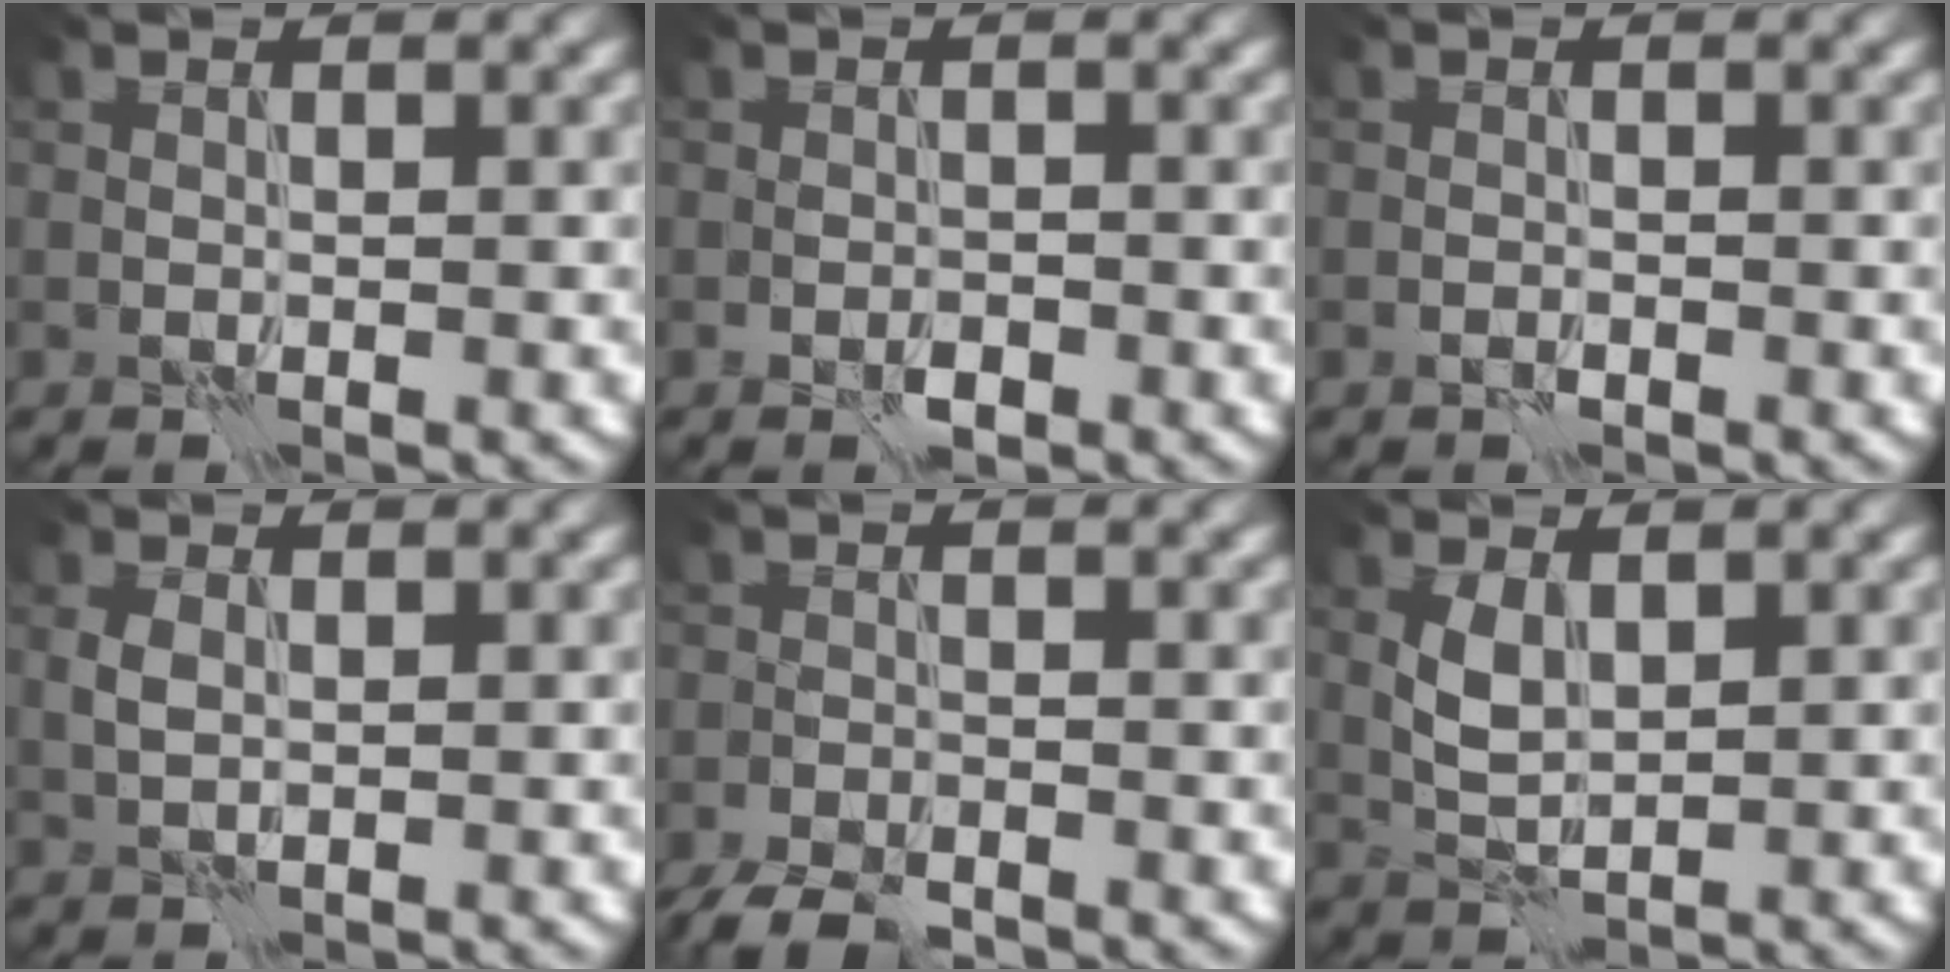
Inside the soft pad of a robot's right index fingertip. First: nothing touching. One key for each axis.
{"total": 1.0, "fx": -0.6, "fy": 0.6, "fz": 0.5, "tx": -0.009, "ty": -0.001, "tz": -0.012}
{"total": 0.7, "fx": -0.5, "fy": 0.3, "fz": 0.3, "tx": -0.004, "ty": 0.002, "tz": -0.010}
{"total": 1.3, "fx": 0.1, "fy": 0.8, "fz": 1.0, "tx": -0.024, "ty": 0.002, "tz": 0.004}
{"total": 3.8, "fx": -3.3, "fy": 1.0, "fz": 1.6, "tx": -0.027, "ty": -0.007, "tz": -0.069}
{"total": 2.4, "fx": 1.0, "fy": 1.1, "fz": 1.8, "tx": -0.044, "ty": -0.001, "tz": 0.024}